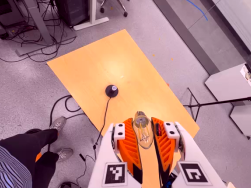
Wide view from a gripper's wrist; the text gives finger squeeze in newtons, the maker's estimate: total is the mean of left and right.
{"total": 22.2, "left": 25.8, "right": 18.5}